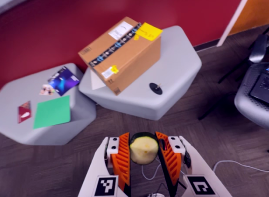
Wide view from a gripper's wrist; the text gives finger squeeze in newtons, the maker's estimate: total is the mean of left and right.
{"total": 12.2, "left": 12.4, "right": 12.1}